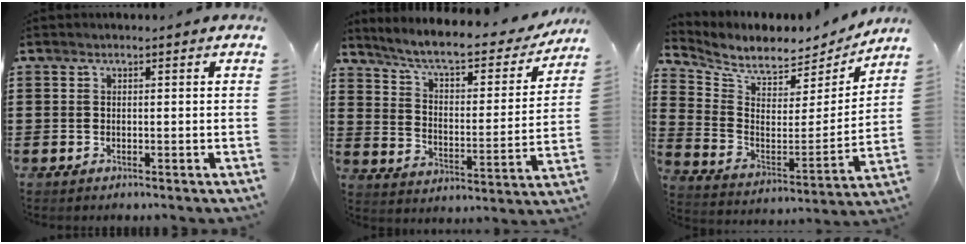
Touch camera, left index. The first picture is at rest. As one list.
[{"total": 6.9, "force": [5.9, 0.9, 3.6], "torque": [-0.094, -0.035, 0.096]}, {"total": 6.2, "force": [5.9, 1.4, 1.3], "torque": [-0.062, -0.052, 0.099]}]